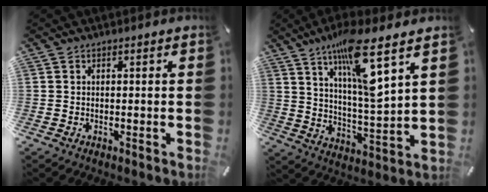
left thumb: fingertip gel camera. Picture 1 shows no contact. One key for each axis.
{"total": 15.4, "fx": 9.5, "fy": 2.6, "fz": 11.9, "tx": -0.217, "ty": -0.052, "tz": 0.150}